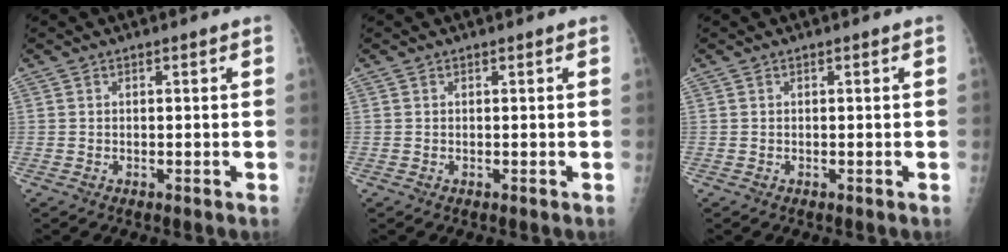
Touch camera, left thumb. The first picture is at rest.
{"total": 0.0}
{"total": 0.0}